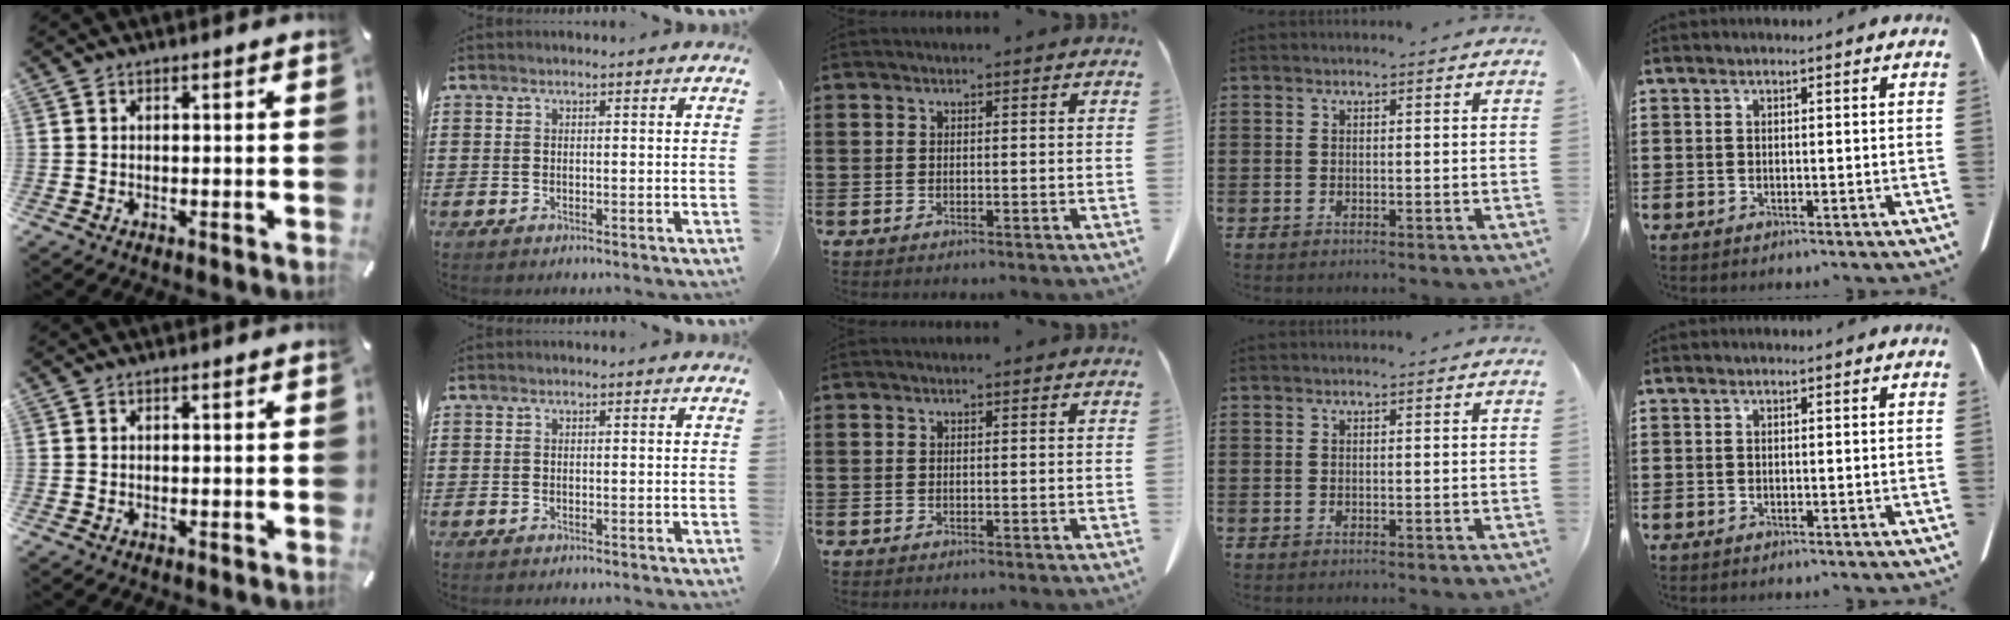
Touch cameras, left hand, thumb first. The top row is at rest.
{}